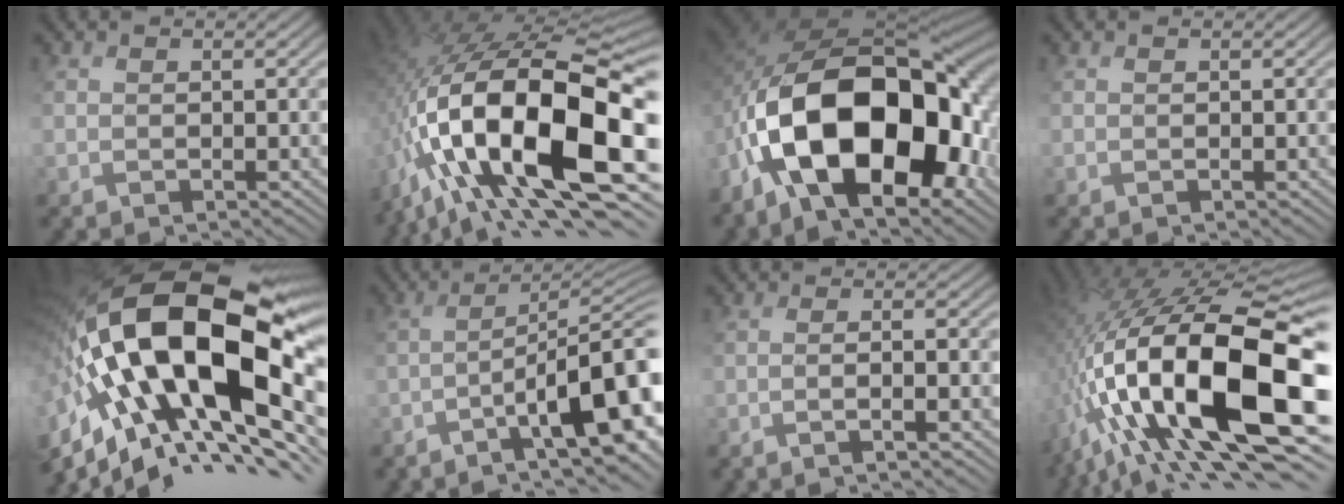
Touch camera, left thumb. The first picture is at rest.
{"total": 20.4, "force": [-6.5, 9.2, 17.1], "torque": [-0.325, -0.010, -0.115]}
{"total": 20.6, "force": [-5.4, 11.4, 16.2], "torque": [-0.336, -0.034, -0.072]}
{"total": 0.0}
{"total": 22.6, "force": [-0.6, 11.1, 19.7], "torque": [-0.420, -0.015, -0.016]}
{"total": 13.1, "force": [-6.1, 3.0, 11.2], "torque": [-0.144, 0.022, -0.095]}
{"total": 3.6, "force": [-1.7, 0.6, 3.1], "torque": [-0.046, 0.008, -0.046]}
{"total": 20.6, "force": [-5.0, 8.0, 18.3], "torque": [-0.349, -0.016, -0.087]}